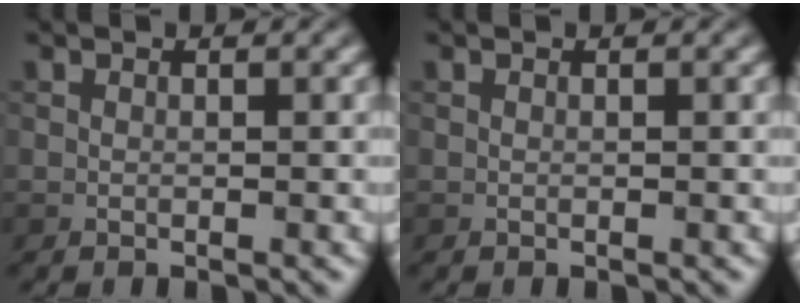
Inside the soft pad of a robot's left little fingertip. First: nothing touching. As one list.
[{"total": 0.0}]